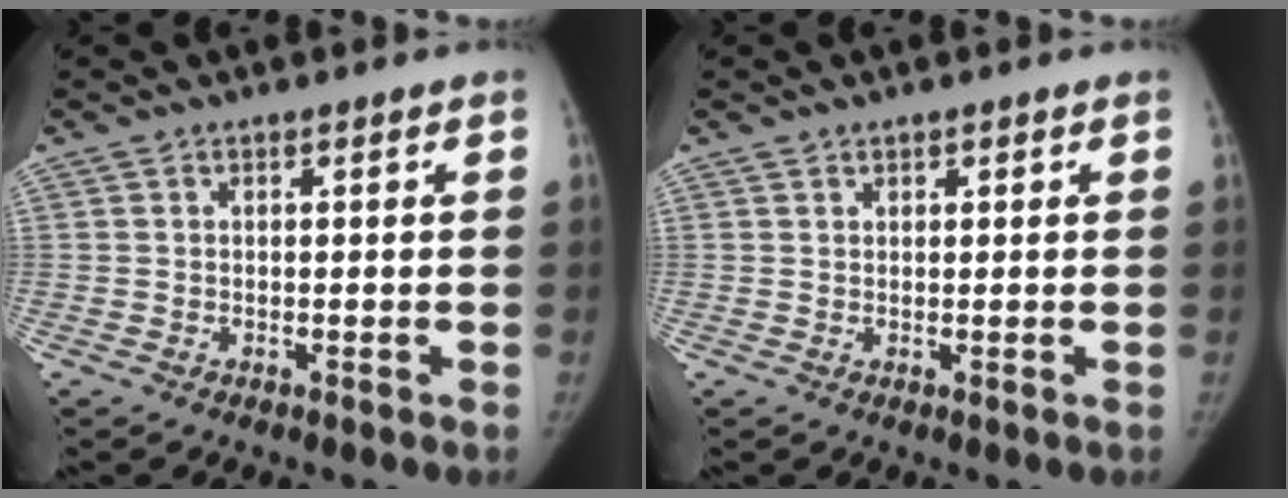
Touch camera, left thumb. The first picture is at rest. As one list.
[{"total": 1.0, "force": [0.7, 0.7, 0.3], "torque": [0.009, -0.003, 0.009]}]